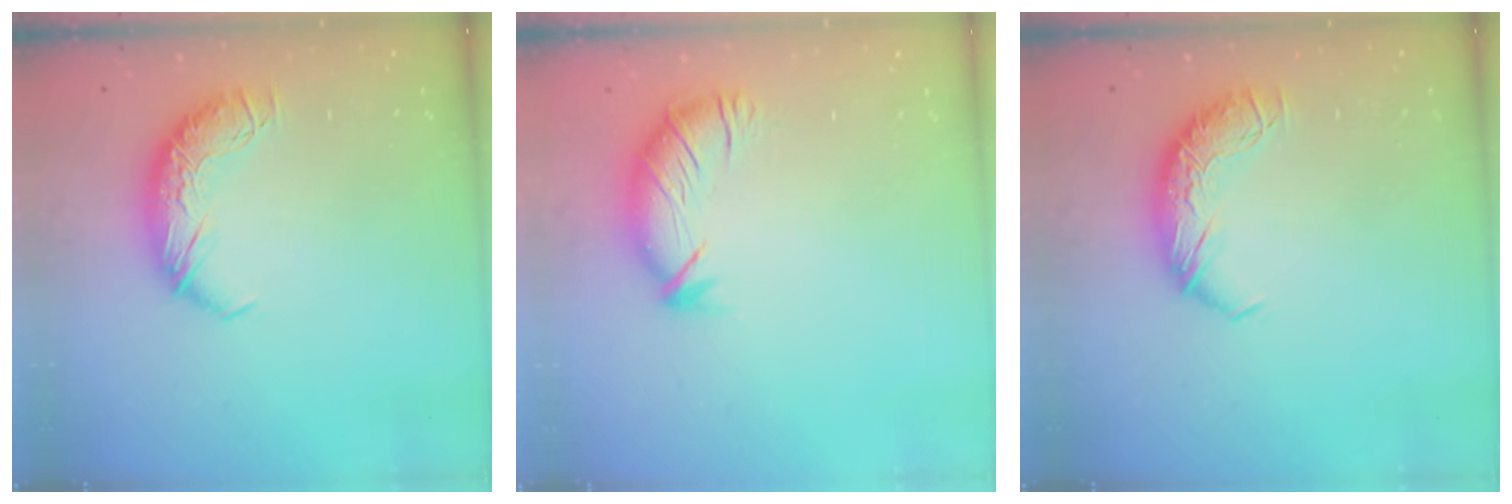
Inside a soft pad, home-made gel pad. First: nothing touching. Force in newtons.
{"total": 2.8, "press": 2.0, "slide": 2.1}
{"total": 0.0}